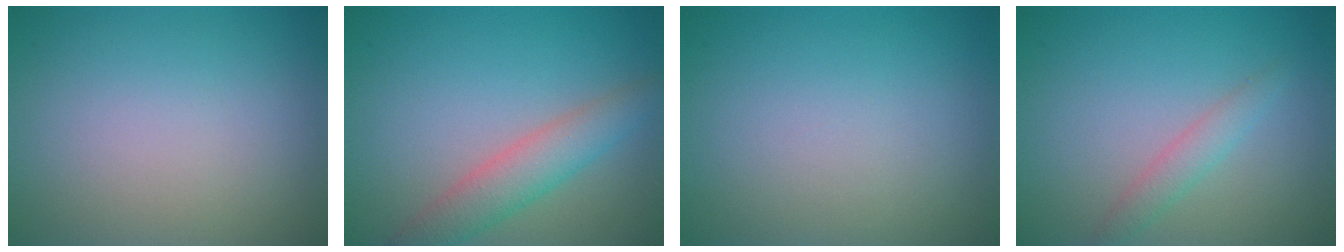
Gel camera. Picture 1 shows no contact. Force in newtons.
{"total": 3.8, "press": 3.8, "slide": 0.2}
{"total": 0.0}
{"total": 1.8, "press": 1.8, "slide": 0.0}